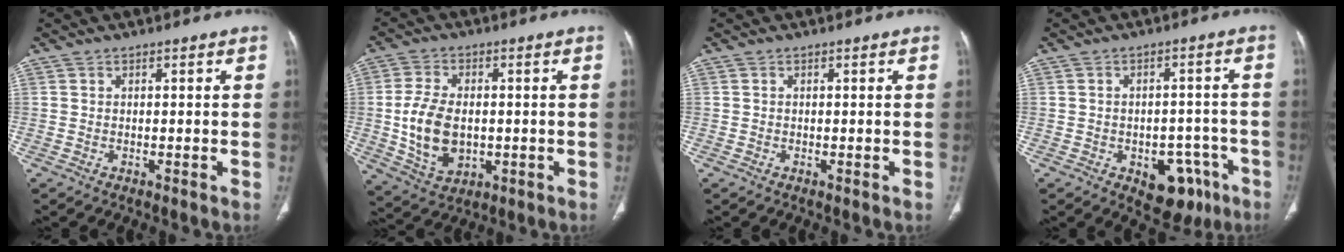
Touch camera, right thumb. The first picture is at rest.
{"total": 11.5, "force": [-0.8, 7.5, 8.8], "torque": [-0.156, -0.002, -0.004]}
{"total": 0.0}
{"total": 11.8, "force": [-5.7, 7.1, 7.4], "torque": [-0.052, 0.040, -0.066]}